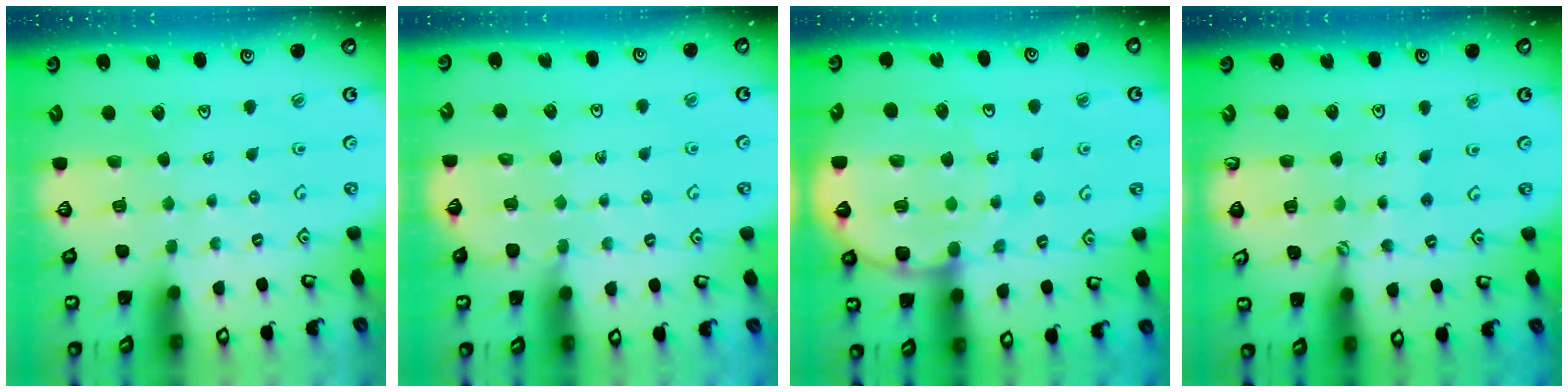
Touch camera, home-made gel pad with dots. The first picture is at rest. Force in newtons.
{"total": 5.3, "press": 5.2, "slide": 0.7}
{"total": 11.7, "press": 11.6, "slide": 1.4}
{"total": 2.2, "press": 1.4, "slide": 1.6}